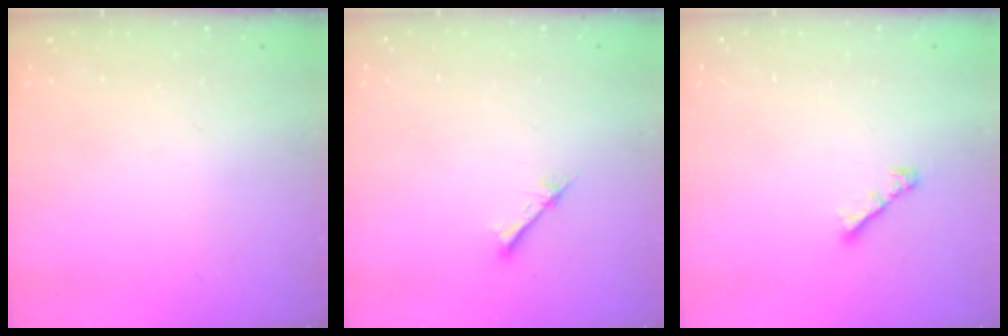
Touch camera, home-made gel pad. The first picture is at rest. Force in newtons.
{"total": 2.4, "press": 2.4, "slide": 0.3}
{"total": 4.1, "press": 4.0, "slide": 0.7}